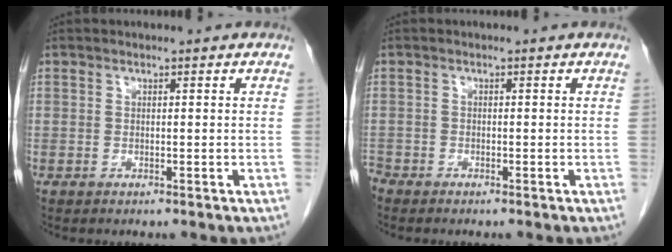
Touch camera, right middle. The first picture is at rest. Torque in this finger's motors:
{"motor_torque": [0.20, -0.13, 0.00, 0.01]}